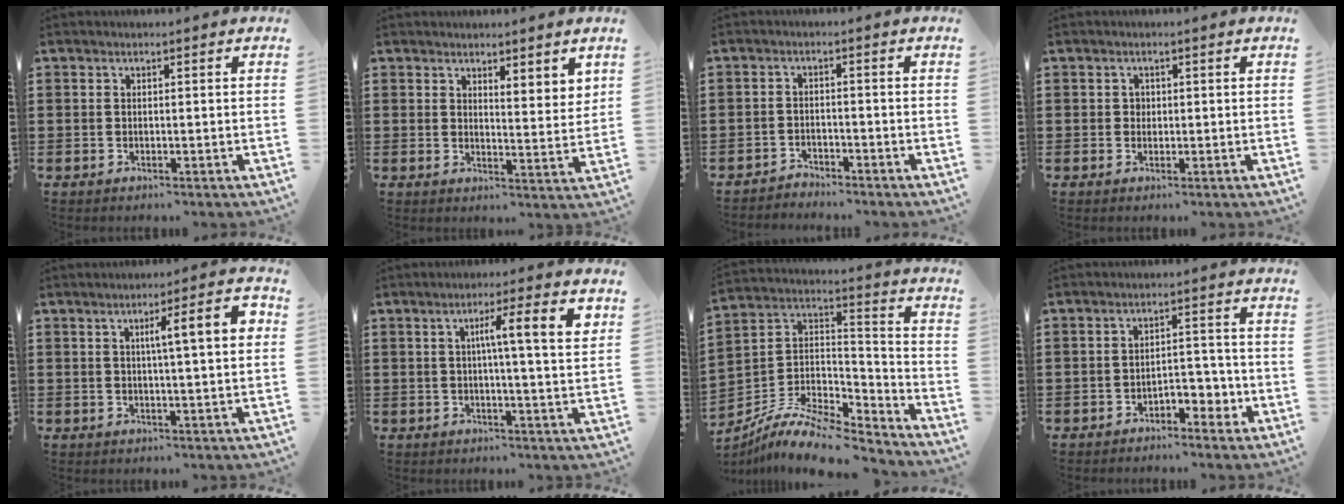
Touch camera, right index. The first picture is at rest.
{"total": 2.9, "force": [2.8, 0.7, 0.4], "torque": [-0.019, -0.004, 0.052]}
{"total": 2.3, "force": [-2.3, 0.3, -0.4], "torque": [-0.002, 0.002, -0.051]}
{"total": 0.9, "force": [0.1, 0.8, 0.3], "torque": [-0.008, 0.003, 0.003]}
{"total": 7.5, "force": [1.7, 1.1, 7.2], "torque": [-0.115, -0.005, 0.018]}
{"total": 7.7, "force": [2.3, 0.5, 7.3], "torque": [-0.129, -0.006, 0.030]}
{"total": 10.6, "force": [-8.7, 3.2, 5.1], "torque": [-0.100, 0.018, -0.171]}
{"total": 3.6, "force": [-2.4, 1.8, 2.0], "torque": [-0.035, 0.011, -0.047]}